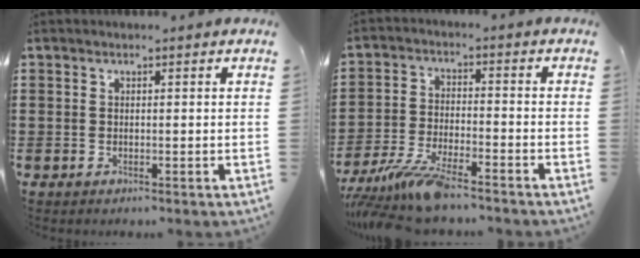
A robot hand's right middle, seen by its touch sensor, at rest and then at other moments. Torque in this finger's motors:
{"motor_torque": [2.14, 0.00, 0.69, 0.21]}